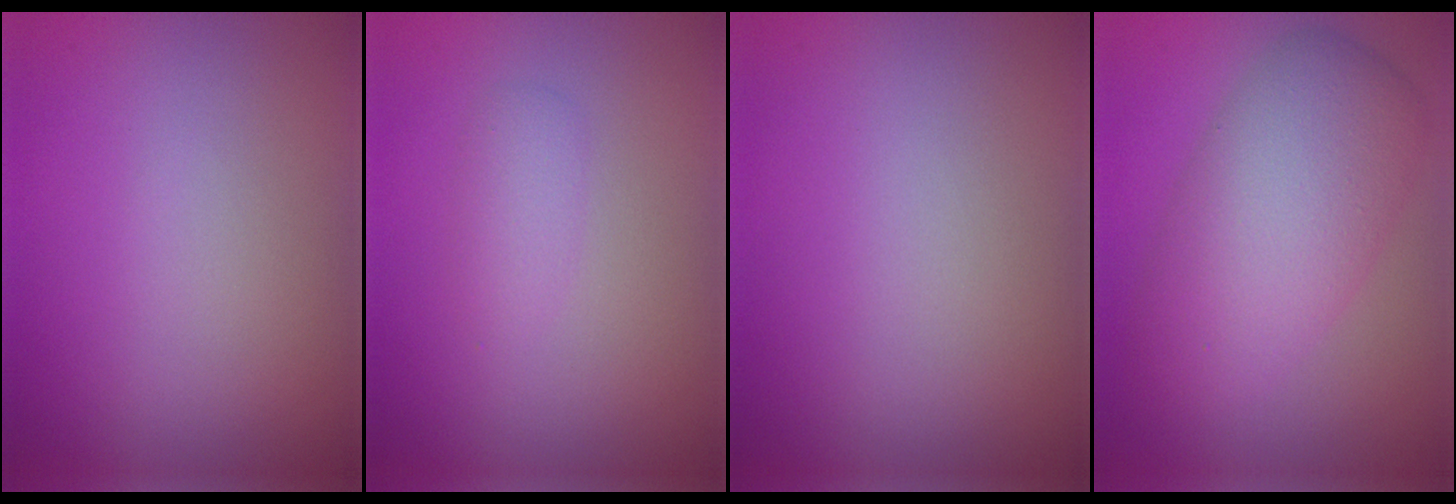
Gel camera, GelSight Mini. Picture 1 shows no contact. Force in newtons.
{"total": 1.4, "press": 1.4, "slide": 0.0}
{"total": 0.0}
{"total": 7.4, "press": 7.4, "slide": 0.2}